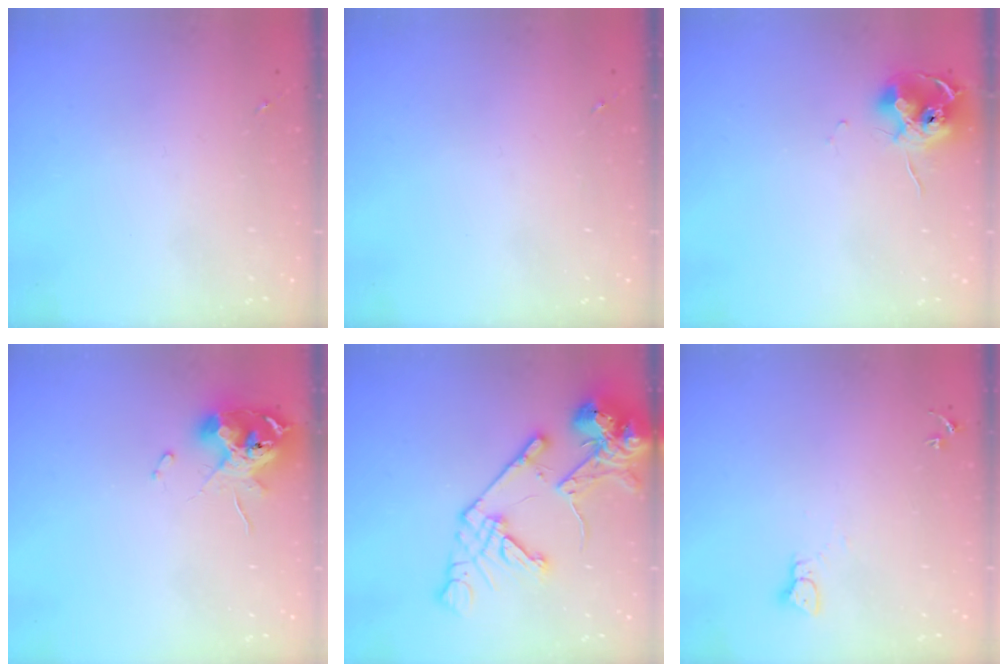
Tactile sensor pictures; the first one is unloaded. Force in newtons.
{"total": 0.0}
{"total": 11.9, "press": 11.8, "slide": 1.2}
{"total": 11.2, "press": 11.2, "slide": 1.3}
{"total": 18.1, "press": 17.9, "slide": 2.8}
{"total": 2.3, "press": 2.3, "slide": 0.2}